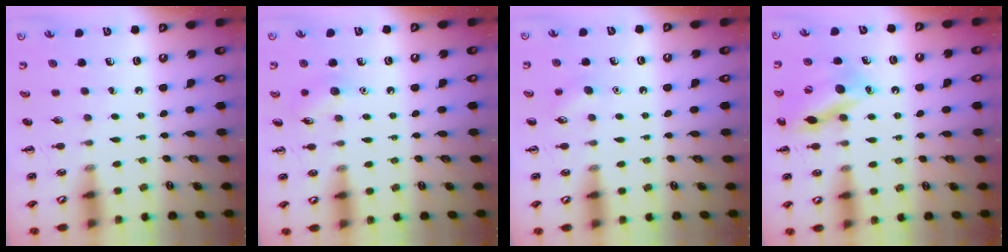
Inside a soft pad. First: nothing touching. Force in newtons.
{"total": 6.6, "press": 6.4, "slide": 1.5}
{"total": 4.7, "press": 4.5, "slide": 1.2}
{"total": 14.8, "press": 14.6, "slide": 2.5}